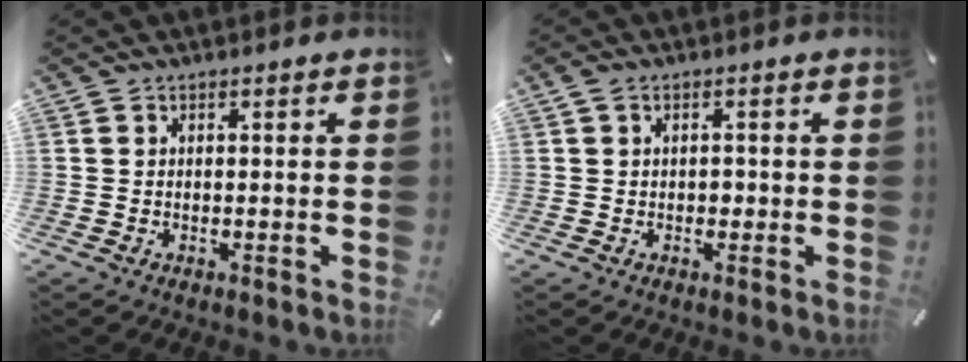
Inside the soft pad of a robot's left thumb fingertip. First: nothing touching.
{"total": 2.0, "force": [0.1, 1.6, 1.2], "torque": [-0.016, 0.003, -0.001]}